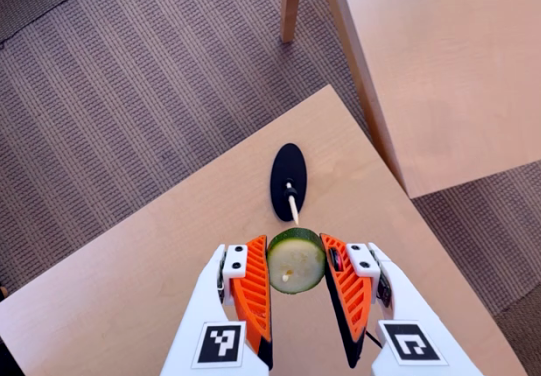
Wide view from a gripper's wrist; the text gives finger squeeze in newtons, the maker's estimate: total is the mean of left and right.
{"total": 12.9, "left": 13.5, "right": 12.2}